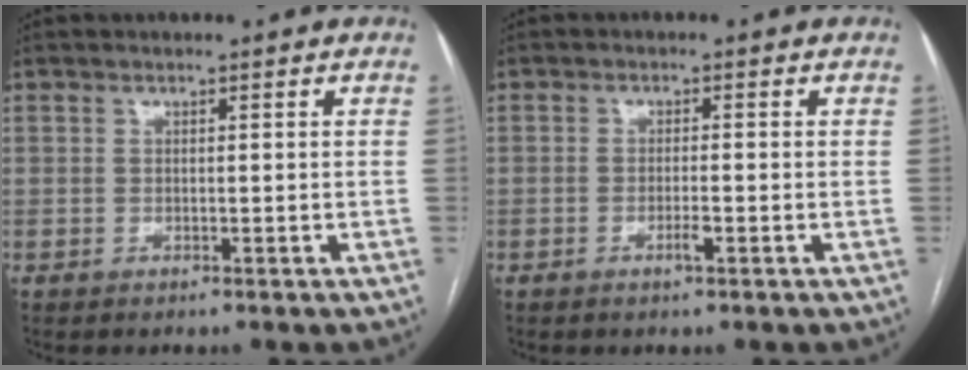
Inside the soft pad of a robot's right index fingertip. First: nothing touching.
{"total": 1.9, "force": [-0.9, 0.2, 1.6], "torque": [-0.031, -0.001, -0.015]}